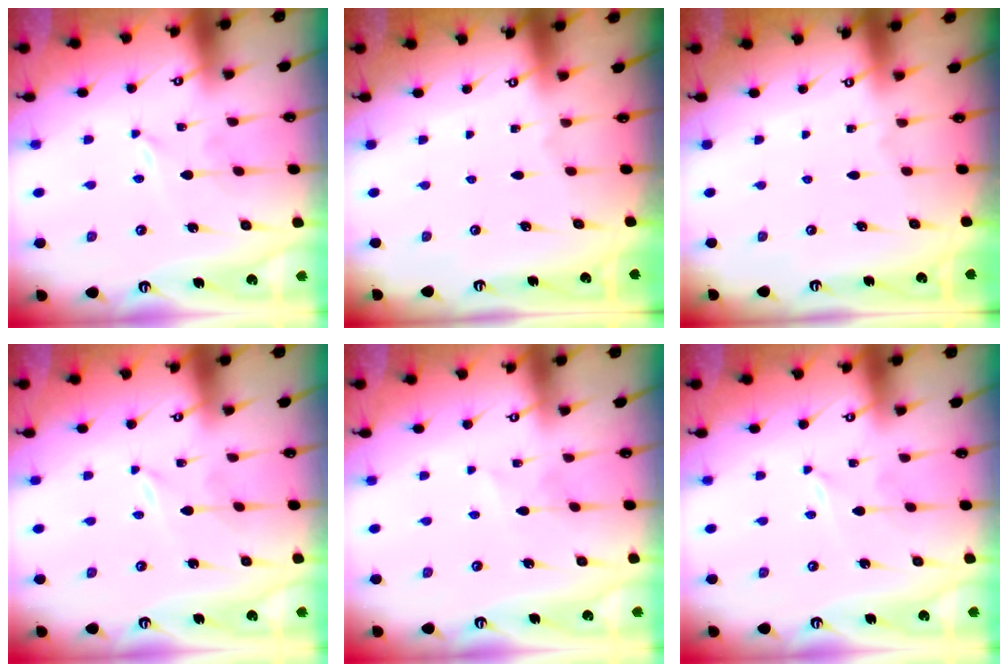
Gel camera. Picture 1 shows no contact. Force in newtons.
{"total": 0.0}
{"total": 0.0}
{"total": 0.0}
{"total": 1.1, "press": 1.1, "slide": 0.1}
{"total": 0.0}